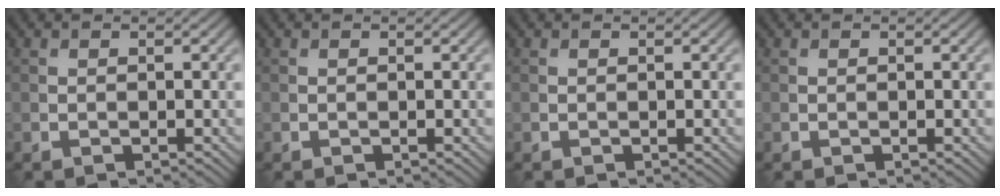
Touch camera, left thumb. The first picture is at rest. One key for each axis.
{"total": 0.0}
{"total": 0.0}
{"total": 0.0}